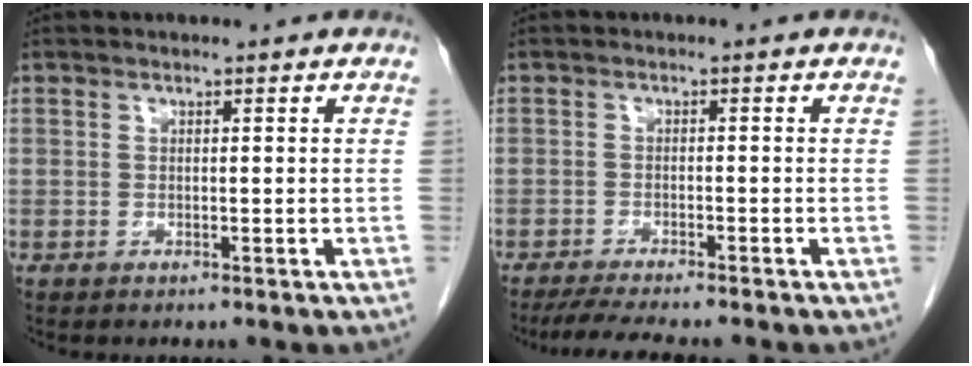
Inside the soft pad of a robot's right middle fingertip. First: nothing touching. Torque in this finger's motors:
{"motor_torque": [0.32, -0.19, 0.03, 0.04]}